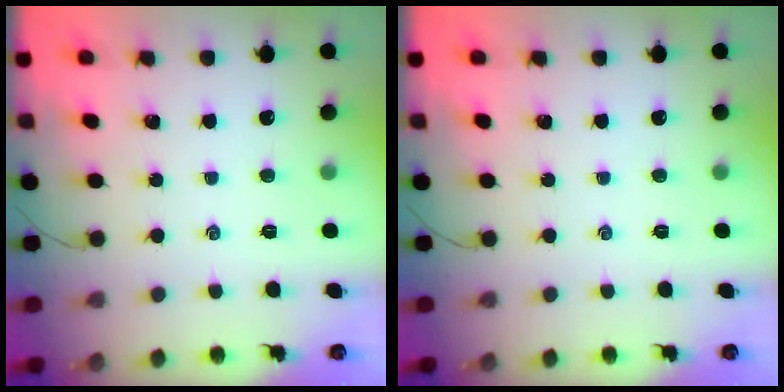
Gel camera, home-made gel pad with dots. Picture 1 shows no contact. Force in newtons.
{"total": 0.0}